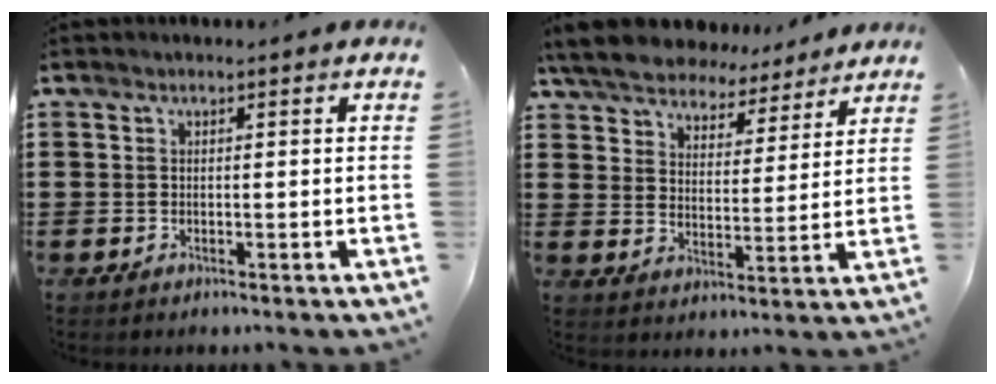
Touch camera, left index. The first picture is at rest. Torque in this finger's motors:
{"motor_torque": [2.14, 0.00, 1.05, 0.21]}